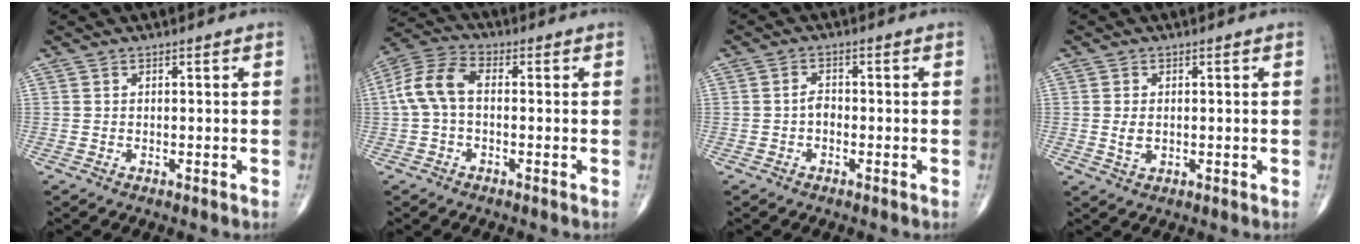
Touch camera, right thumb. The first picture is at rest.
{"total": 8.3, "force": [0.0, 4.9, 6.7], "torque": [-0.146, 0.027, -0.010]}
{"total": 2.0, "force": [-0.5, 1.3, 1.4], "torque": [-0.017, 0.005, -0.015]}
{"total": 2.5, "force": [0.1, 1.6, 1.9], "torque": [-0.034, -0.005, 0.005]}